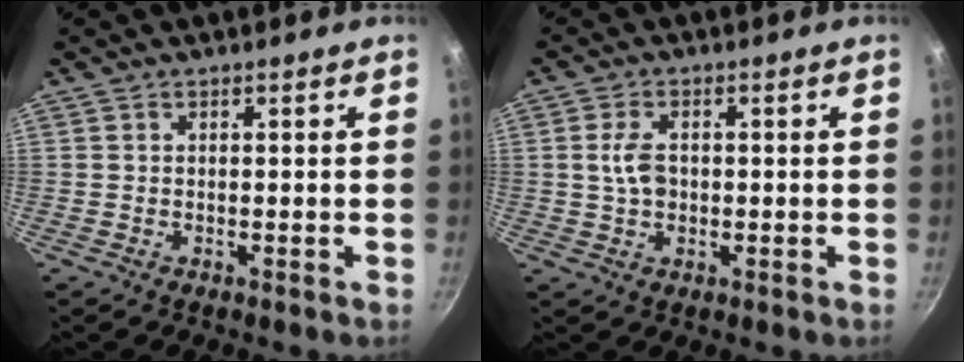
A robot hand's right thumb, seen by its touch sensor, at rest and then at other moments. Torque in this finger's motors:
{"motor_torque": [-0.23, 0.42, -0.02, 0.21, -0.01]}